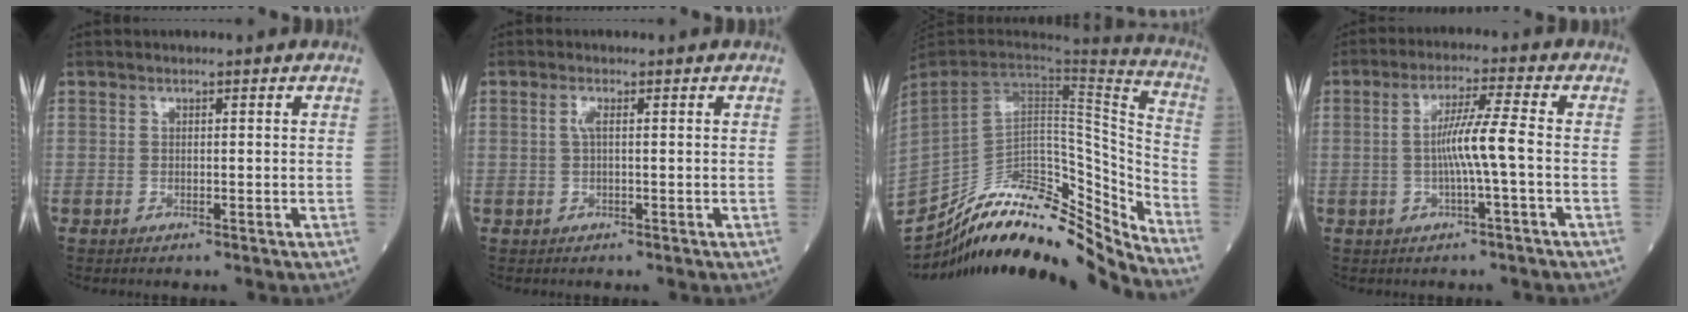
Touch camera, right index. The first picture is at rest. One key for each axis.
{"total": 1.3, "fx": 0.2, "fy": 0.2, "fz": 1.3, "tx": -0.031, "ty": 0.001, "tz": 0.001}
{"total": 24.9, "fx": -22.0, "fy": 5.0, "fz": 10.5, "tx": -0.196, "ty": 0.013, "tz": -0.353}
{"total": 6.3, "fx": -0.9, "fy": -0.8, "fz": 6.2, "tx": -0.115, "ty": 0.009, "tz": -0.017}